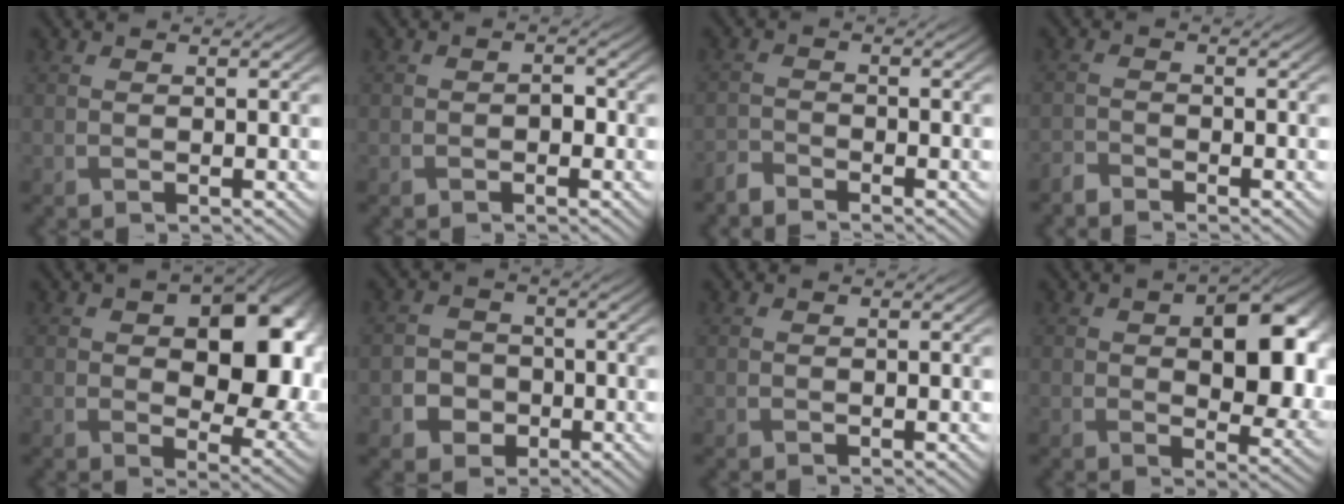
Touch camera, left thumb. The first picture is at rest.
{"total": 1.2, "force": [-0.4, 0.8, 0.7], "torque": [-0.012, 0.000, -0.010]}
{"total": 2.1, "force": [-2.0, 0.3, 0.4], "torque": [-0.010, -0.005, -0.051]}
{"total": 1.7, "force": [-1.6, 0.2, 0.2], "torque": [-0.007, -0.005, -0.041]}
{"total": 12.3, "force": [1.6, 7.3, 9.8], "torque": [-0.133, -0.021, 0.038]}
{"total": 3.5, "force": [-1.3, 3.0, 1.1], "torque": [-0.010, -0.002, -0.035]}
{"total": 0.0}
{"total": 10.2, "force": [1.3, 5.8, 8.3], "torque": [-0.123, -0.017, 0.031]}